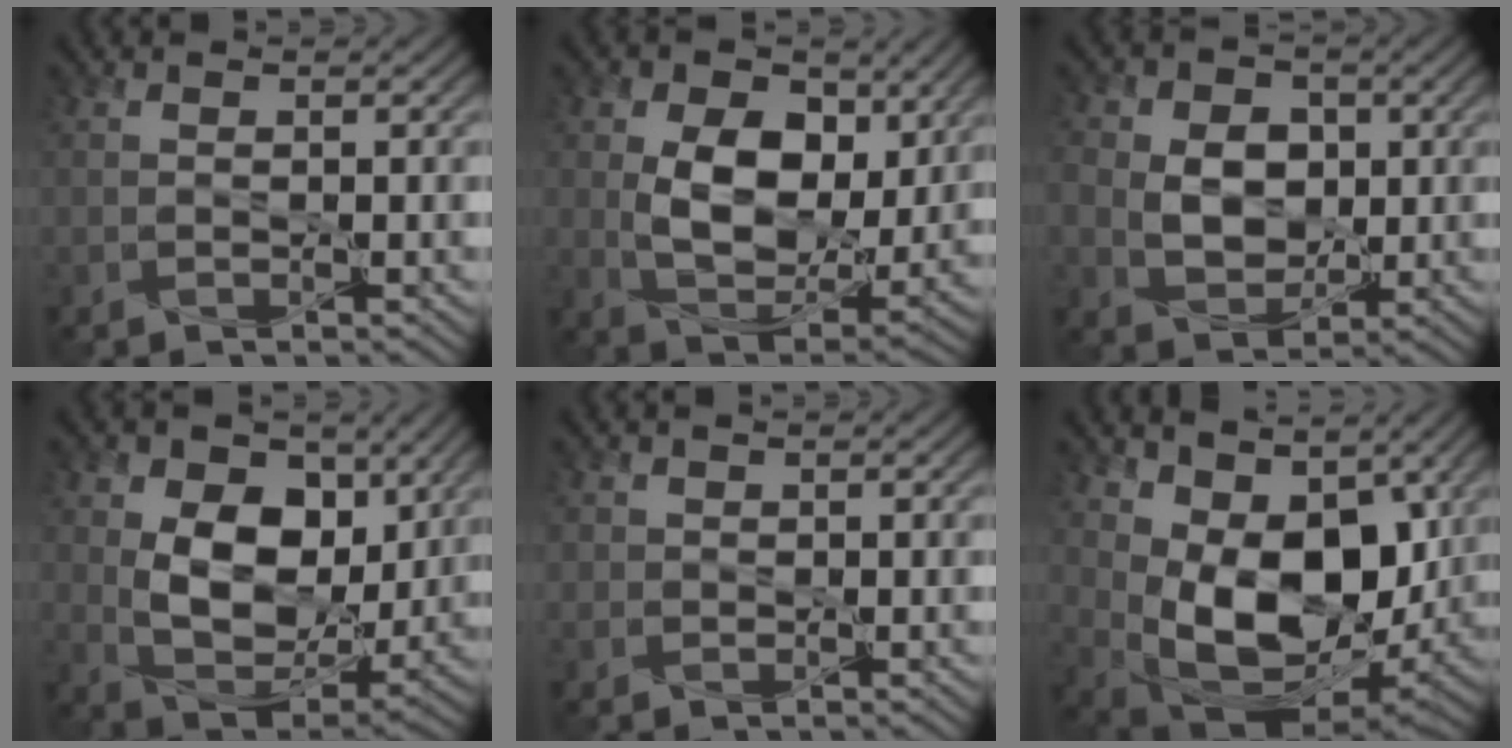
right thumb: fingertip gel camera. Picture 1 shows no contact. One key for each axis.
{"total": 11.7, "fx": 2.6, "fy": 7.7, "fz": 8.4, "tx": -0.179, "ty": -0.015, "tz": 0.044}
{"total": 8.6, "fx": 0.3, "fy": 6.9, "fz": 5.2, "tx": -0.124, "ty": 0.012, "tz": 0.002}
{"total": 12.5, "fx": 2.8, "fy": 8.4, "fz": 8.8, "tx": -0.184, "ty": -0.014, "tz": 0.048}
{"total": 1.4, "fx": 0.4, "fy": 1.3, "fz": 0.2, "tx": -0.011, "ty": -0.003, "tz": 0.007}
{"total": 14.8, "fx": 2.6, "fy": 9.0, "fz": 11.4, "tx": -0.222, "ty": -0.022, "tz": 0.061}